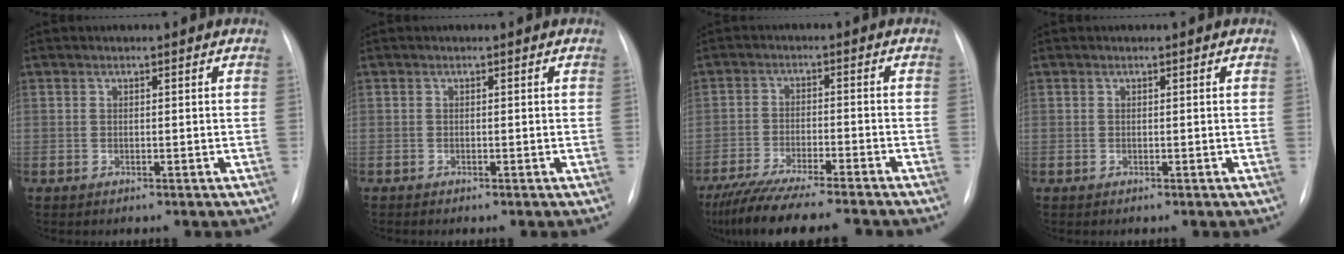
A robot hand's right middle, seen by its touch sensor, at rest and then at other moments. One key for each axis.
{"total": 0.0}
{"total": 14.6, "fx": -12.6, "fy": 0.9, "fz": 7.4, "tx": -0.122, "ty": -0.029, "tz": -0.197}
{"total": 0.0}